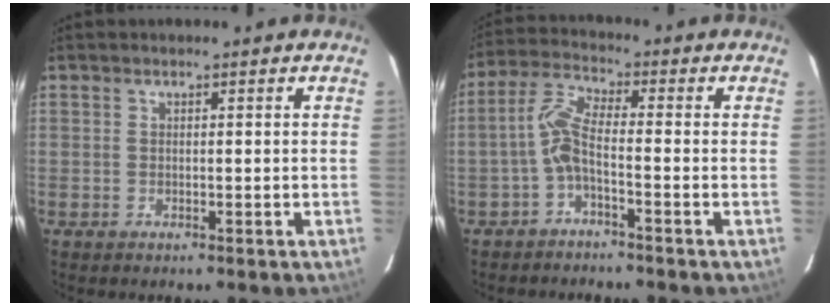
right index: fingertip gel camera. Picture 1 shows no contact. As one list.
[{"total": 5.3, "force": [-1.8, 0.7, 4.9], "torque": [-0.107, 0.016, -0.040]}]